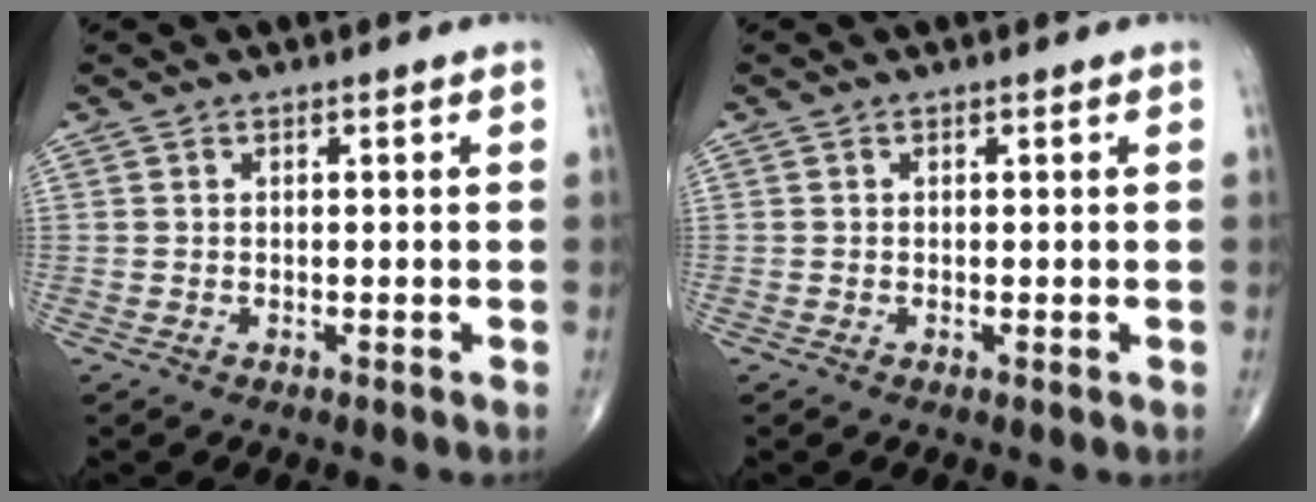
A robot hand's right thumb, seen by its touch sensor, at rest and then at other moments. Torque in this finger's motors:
{"motor_torque": [0.16, -0.18, -0.08, -0.15, -0.05]}